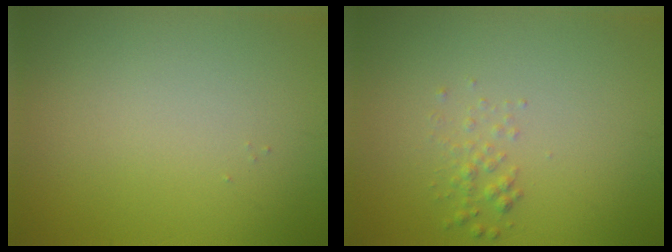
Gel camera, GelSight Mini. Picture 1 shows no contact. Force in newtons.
{"total": 1.1, "press": 1.1, "slide": 0.0}